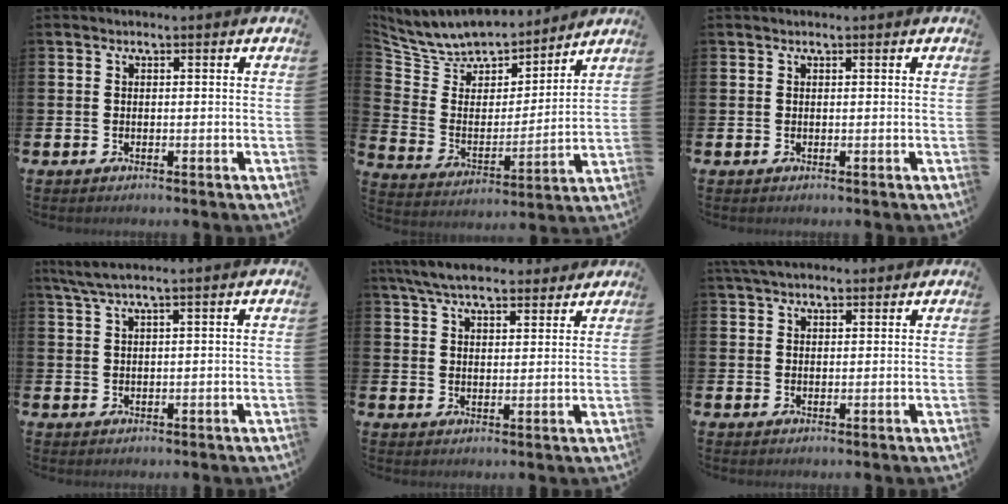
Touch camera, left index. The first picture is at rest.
{"total": 8.1, "force": [7.8, 2.1, 0.2], "torque": [-0.060, -0.066, 0.140]}
{"total": 0.0}
{"total": 3.0, "force": [2.4, -0.5, 1.7], "torque": [-0.045, -0.002, 0.044]}
{"total": 6.8, "force": [6.3, 1.6, 2.0], "torque": [-0.056, -0.018, 0.115]}
{"total": 3.9, "force": [3.4, 1.3, 1.4], "torque": [-0.033, -0.003, 0.064]}